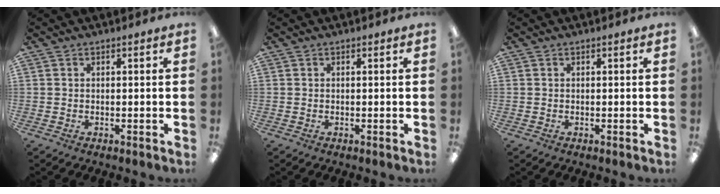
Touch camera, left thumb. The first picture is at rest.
{"total": 0.0}
{"total": 0.0}